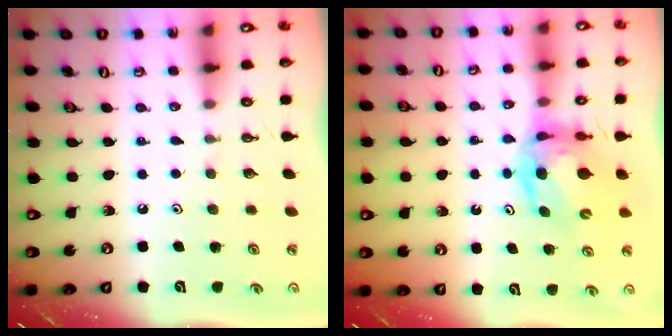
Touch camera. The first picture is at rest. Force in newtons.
{"total": 7.9, "press": 7.8, "slide": 1.1}